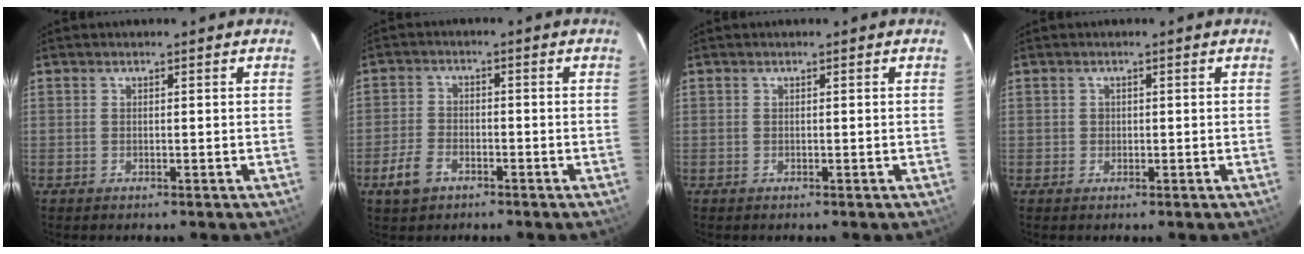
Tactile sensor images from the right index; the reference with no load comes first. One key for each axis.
{"total": 5.8, "fx": -3.4, "fy": 3.6, "fz": 3.1, "tx": -0.082, "ty": 0.001, "tz": -0.062}
{"total": 0.0}
{"total": 1.2, "fx": -0.2, "fy": 1.2, "fz": 0.1, "tx": 0.000, "ty": 0.001, "tz": 0.000}